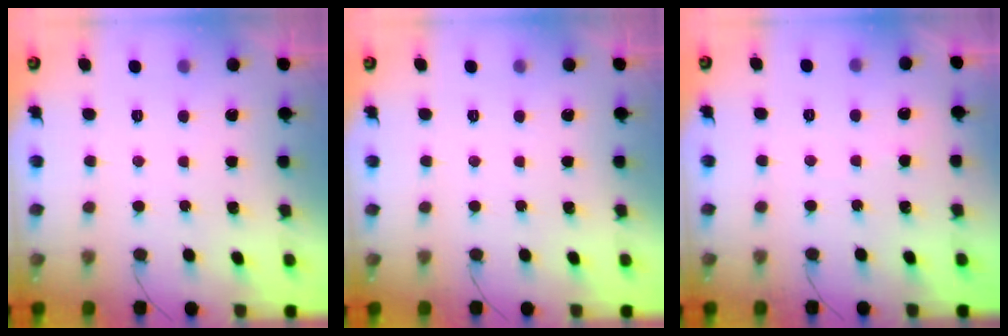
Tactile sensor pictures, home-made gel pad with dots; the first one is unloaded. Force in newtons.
{"total": 0.0}
{"total": 2.5, "press": 2.5, "slide": 0.3}